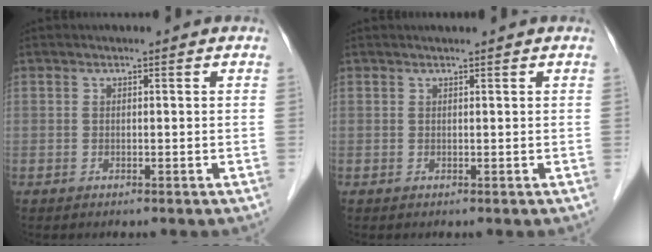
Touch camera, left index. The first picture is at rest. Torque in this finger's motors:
{"motor_torque": [0.21, -0.60, 0.00, -0.01]}